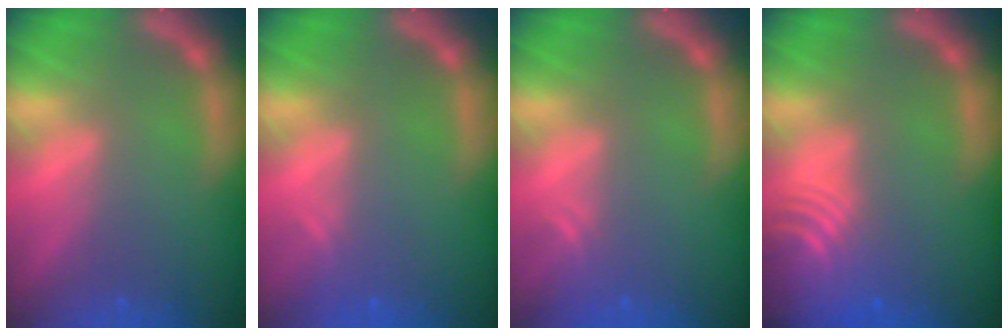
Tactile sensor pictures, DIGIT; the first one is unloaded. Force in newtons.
{"total": 0.9}
{"total": 1.5}
{"total": 8.6}